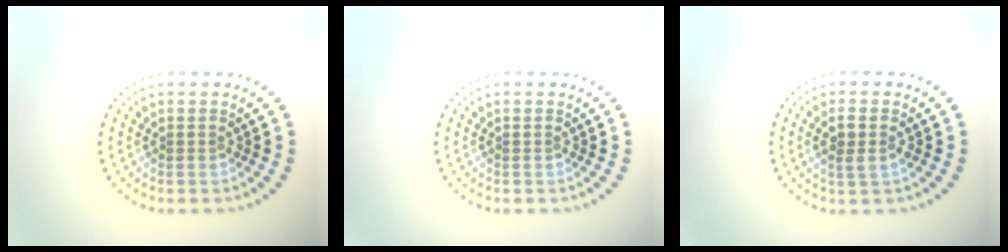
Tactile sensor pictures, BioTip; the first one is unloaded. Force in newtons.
{"total": 0.0}
{"total": 2.0, "press": 1.9, "slide": 0.7}